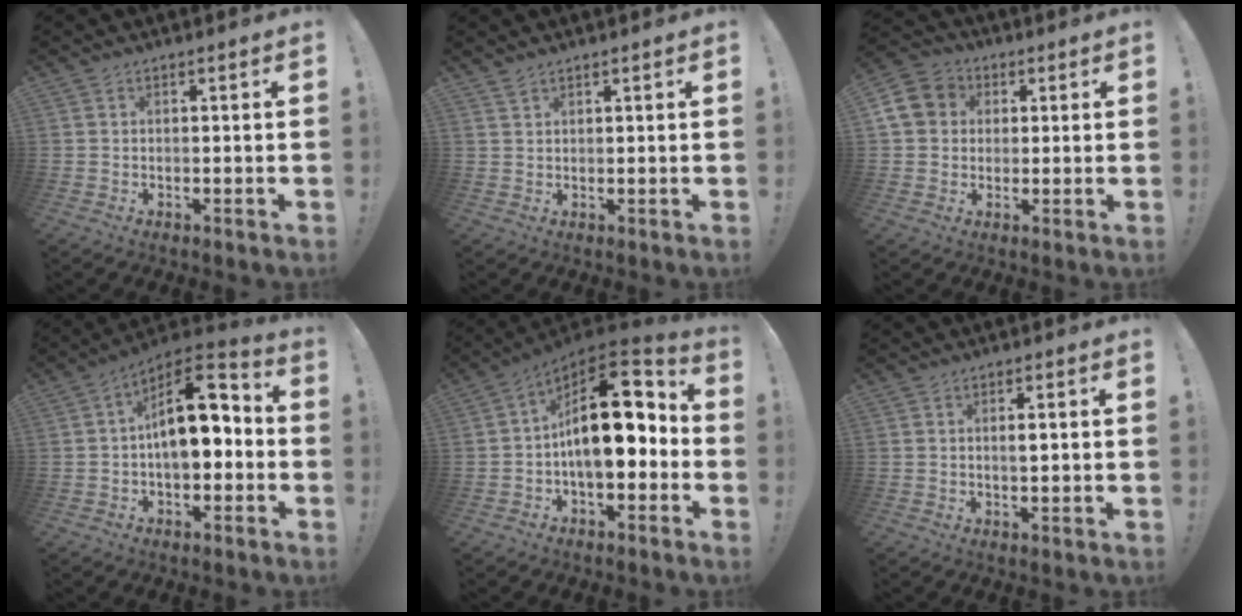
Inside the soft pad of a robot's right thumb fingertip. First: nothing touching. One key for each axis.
{"total": 1.4, "fx": 1.3, "fy": 0.4, "fz": 0.3, "tx": -0.002, "ty": -0.005, "tz": 0.024}
{"total": 9.8, "fx": 1.6, "fy": 8.7, "fz": 4.1, "tx": -0.077, "ty": 0.011, "tz": 0.035}
{"total": 15.6, "fx": 0.8, "fy": 8.4, "fz": 13.1, "tx": -0.194, "ty": 0.006, "tz": 0.012}
{"total": 19.2, "fx": 1.4, "fy": 9.3, "fz": 16.7, "tx": -0.271, "ty": 0.004, "tz": 0.023}
{"total": 2.1, "fx": 0.1, "fy": 0.5, "fz": 2.0, "tx": -0.028, "ty": -0.003, "tz": -0.003}